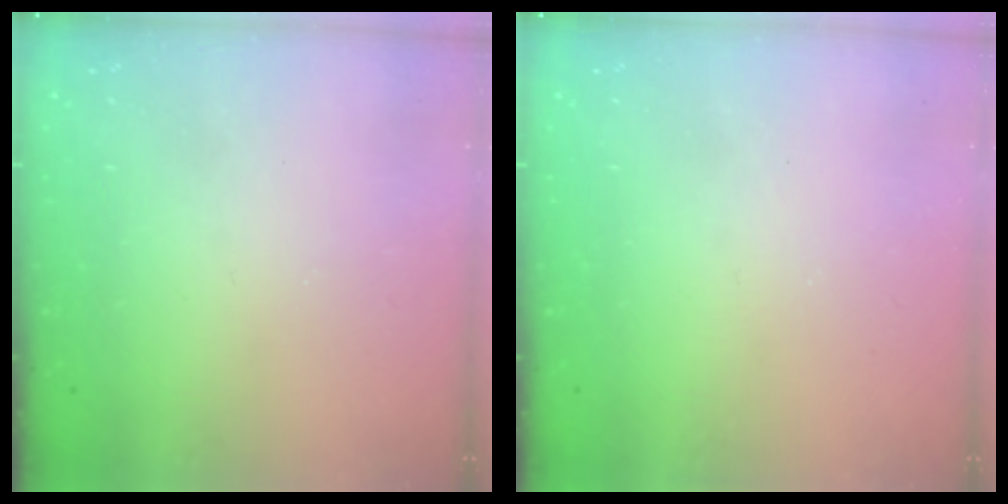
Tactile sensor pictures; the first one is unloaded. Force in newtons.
{"total": 0.0}